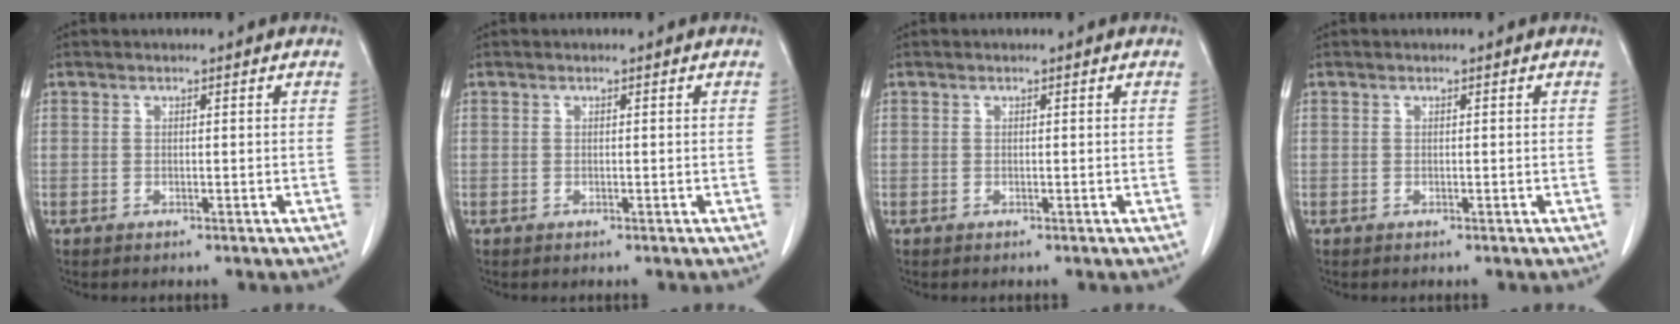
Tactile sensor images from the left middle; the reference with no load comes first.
{"total": 0.0}
{"total": 0.0}
{"total": 0.0}